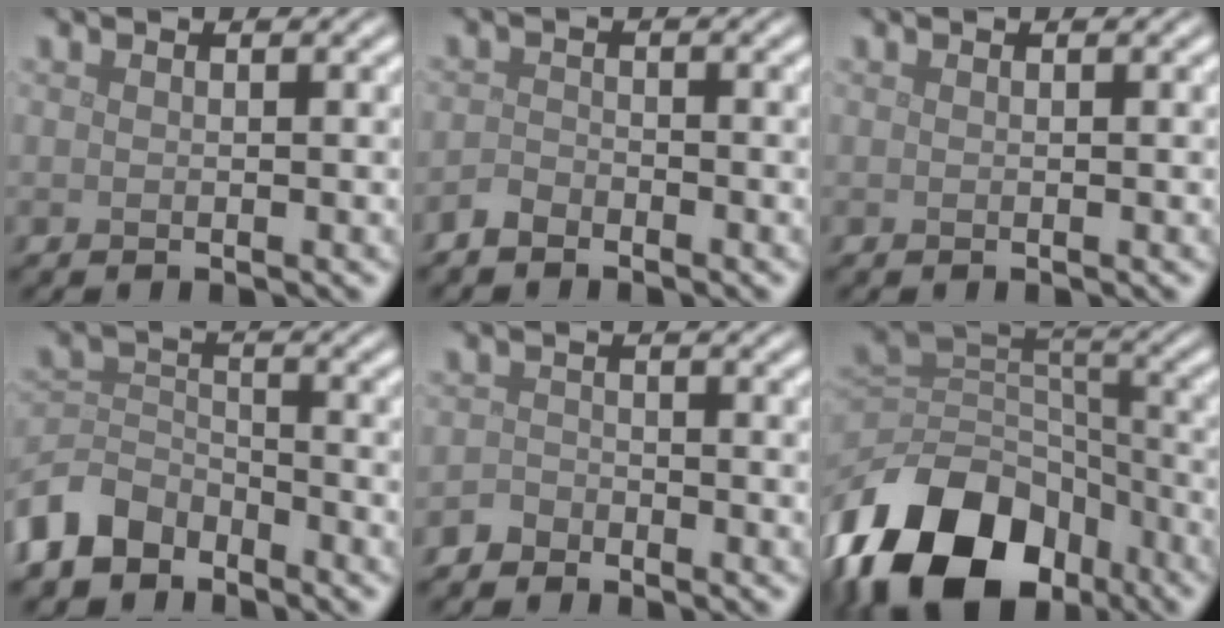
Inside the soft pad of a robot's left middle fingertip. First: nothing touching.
{"total": 1.4, "force": [-1.2, 0.6, 0.4], "torque": [-0.006, 0.003, -0.028]}
{"total": 0.0}
{"total": 4.9, "force": [-3.9, 2.8, 1.4], "torque": [-0.028, -0.001, -0.088]}
{"total": 1.4, "force": [-1.1, 0.7, 0.0], "torque": [0.004, 0.006, -0.025]}
{"total": 15.1, "force": [-9.1, 9.5, 7.5], "torque": [-0.168, -0.005, -0.165]}